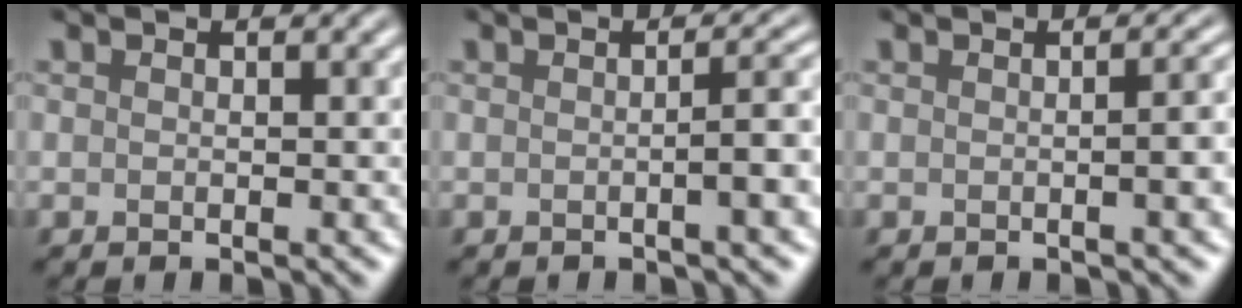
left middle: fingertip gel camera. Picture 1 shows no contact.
{"total": 3.5, "force": [-0.3, 0.9, 3.4], "torque": [-0.033, 0.012, -0.010]}
{"total": 4.0, "force": [-0.2, 1.6, 3.7], "torque": [-0.015, 0.016, -0.005]}